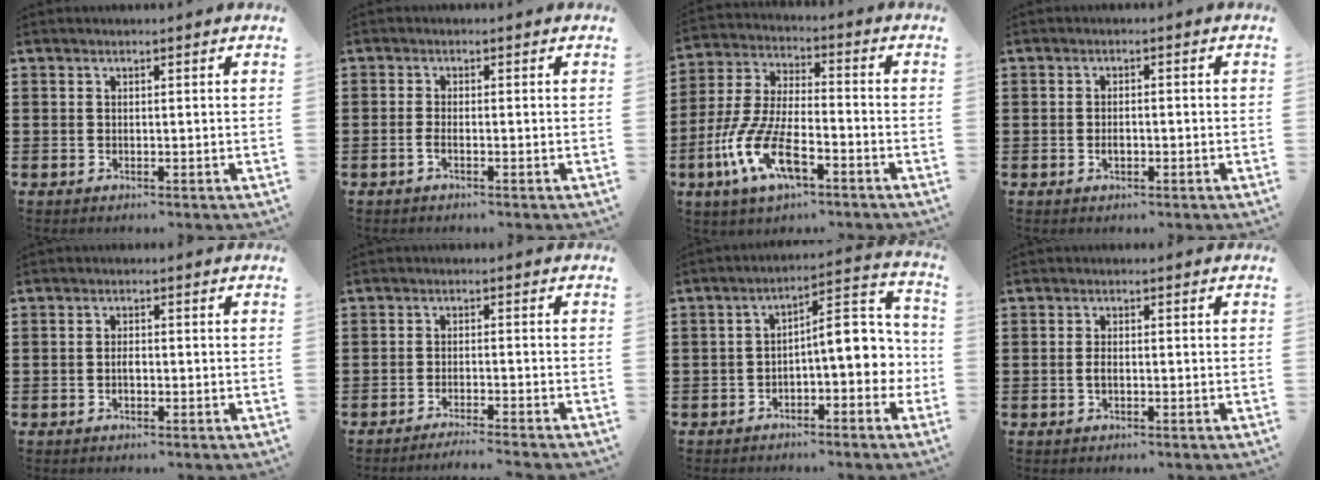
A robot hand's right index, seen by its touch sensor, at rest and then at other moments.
{"total": 1.4, "force": [-0.7, 0.1, 1.1], "torque": [-0.021, -0.003, -0.012]}
{"total": 10.9, "force": [-5.3, 4.0, 8.7], "torque": [-0.216, -0.013, -0.107]}
{"total": 1.4, "force": [-0.5, 0.6, 1.2], "torque": [-0.024, -0.001, -0.009]}
{"total": 1.6, "force": [-0.5, 0.8, 1.3], "torque": [-0.026, 0.002, -0.010]}
{"total": 2.2, "force": [-2.1, -0.5, 0.5], "torque": [-0.009, -0.001, -0.043]}
{"total": 7.9, "force": [-0.1, 3.5, 7.1], "torque": [-0.099, -0.013, -0.013]}
{"total": 1.4, "force": [-0.3, 0.5, 1.3], "torque": [-0.033, -0.004, -0.009]}